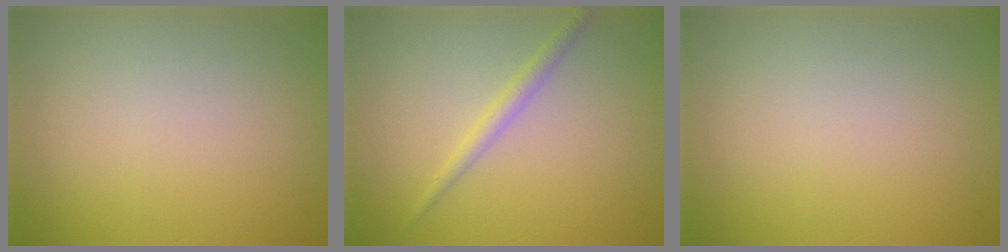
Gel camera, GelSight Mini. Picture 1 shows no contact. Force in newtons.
{"total": 1.6, "press": 1.6, "slide": 0.0}
{"total": 0.0}